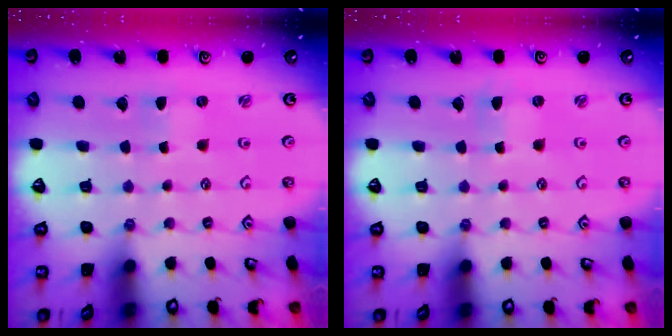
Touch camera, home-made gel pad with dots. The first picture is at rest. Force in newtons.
{"total": 0.0}